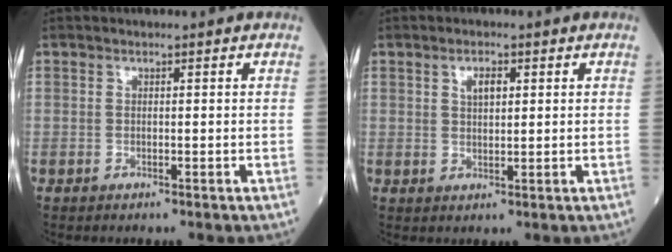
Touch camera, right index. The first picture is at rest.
{"total": 2.7, "force": [1.1, 1.1, 2.2], "torque": [-0.039, 0.000, 0.020]}